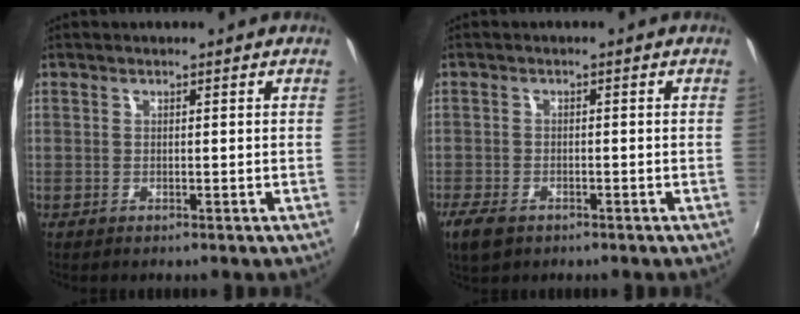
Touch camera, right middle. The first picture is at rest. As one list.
[{"total": 4.8, "force": [-3.1, 2.4, 2.7], "torque": [-0.070, -0.014, -0.057]}]